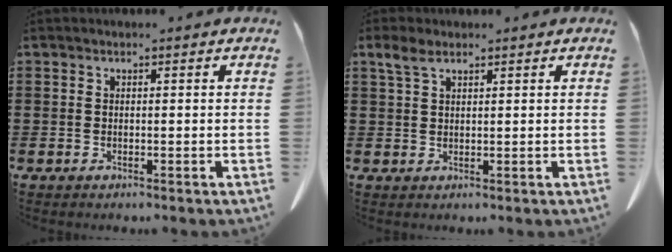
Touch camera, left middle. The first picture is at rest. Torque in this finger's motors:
{"motor_torque": [0.08, 0.01, 0.03, 0.04]}